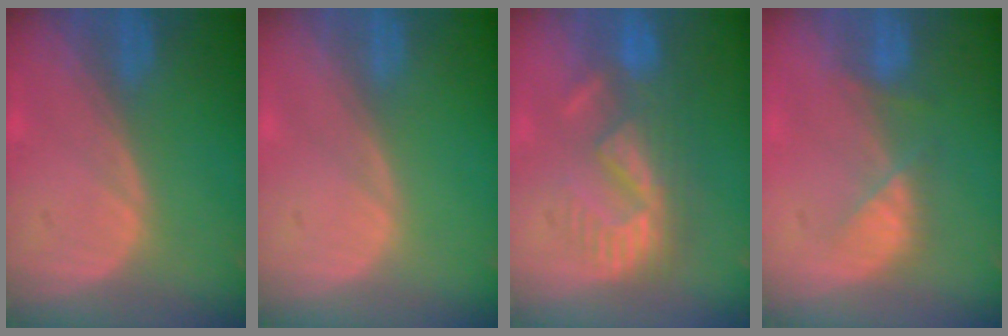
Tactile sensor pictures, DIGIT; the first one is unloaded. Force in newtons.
{"total": 0.0}
{"total": 8.7, "press": 8.1, "slide": 3.0}
{"total": 3.7, "press": 3.7, "slide": 0.6}